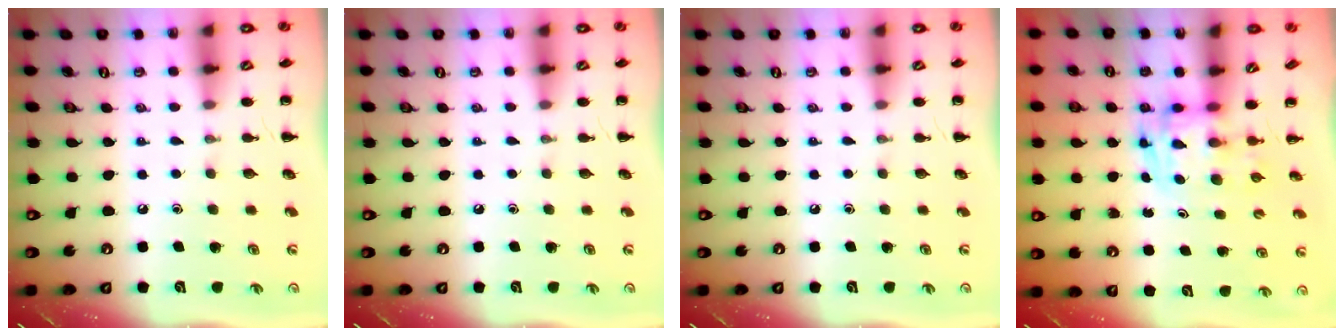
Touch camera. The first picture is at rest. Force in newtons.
{"total": 0.0}
{"total": 0.0}
{"total": 3.4, "press": 3.4, "slide": 0.6}